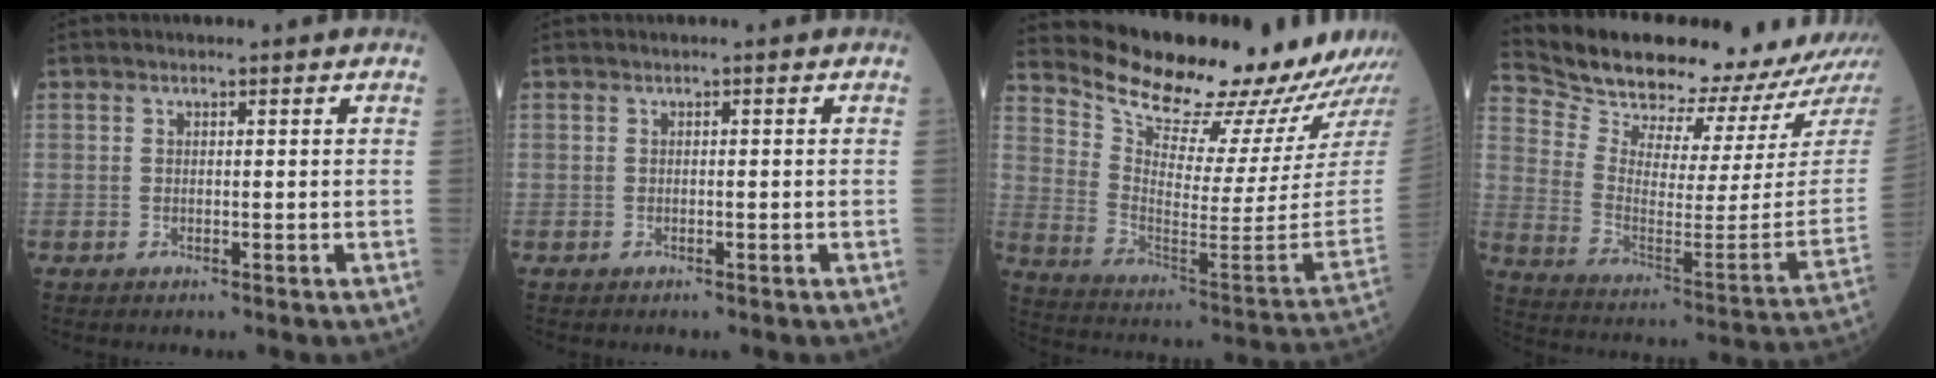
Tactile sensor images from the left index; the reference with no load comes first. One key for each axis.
{"total": 0.0}
{"total": 22.7, "fx": 21.0, "fy": 2.4, "fz": 8.0, "tx": -0.149, "ty": -0.097, "tz": 0.303}
{"total": 21.2, "fx": 20.0, "fy": 1.9, "fz": 6.8, "tx": -0.132, "ty": -0.084, "tz": 0.294}